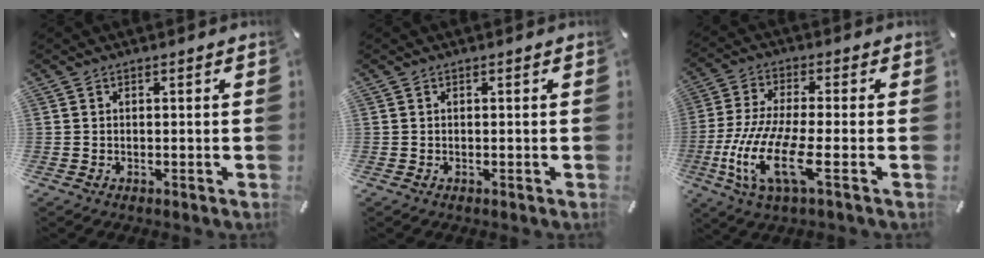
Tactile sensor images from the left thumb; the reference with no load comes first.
{"total": 0.0}
{"total": 14.7, "force": [-4.8, 3.8, 13.3], "torque": [-0.295, -0.019, -0.088]}